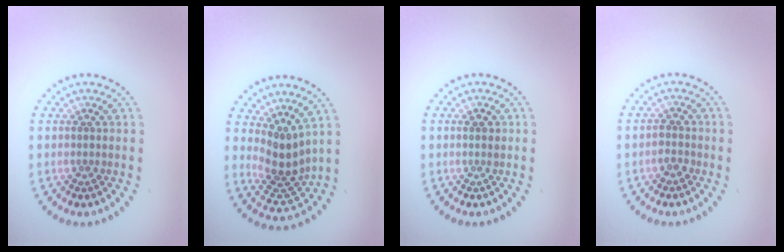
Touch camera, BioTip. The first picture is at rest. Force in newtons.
{"total": 3.5, "press": 2.6, "slide": 2.3}
{"total": 1.0, "press": 0.9, "slide": 0.3}
{"total": 1.3, "press": 1.2, "slide": 0.4}